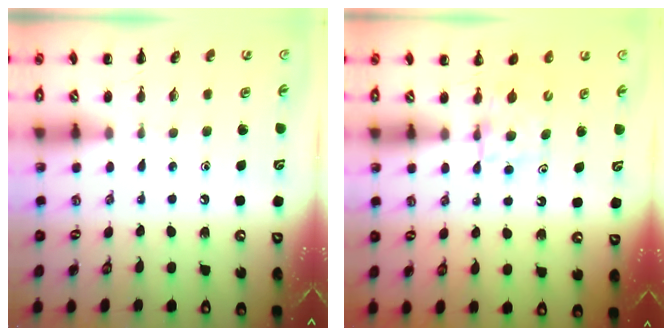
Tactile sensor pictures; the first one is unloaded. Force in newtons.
{"total": 5.2, "press": 5.2, "slide": 0.4}